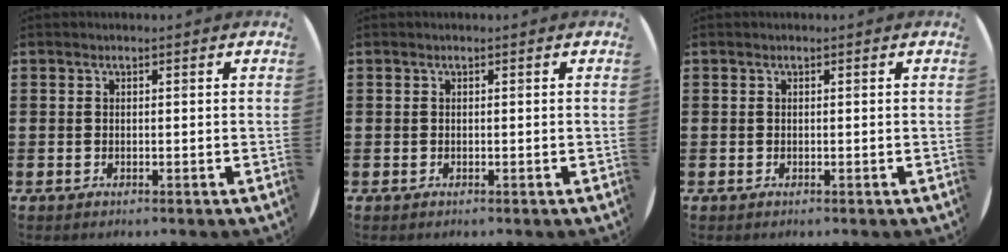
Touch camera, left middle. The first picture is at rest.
{"total": 0.0}
{"total": 0.0}